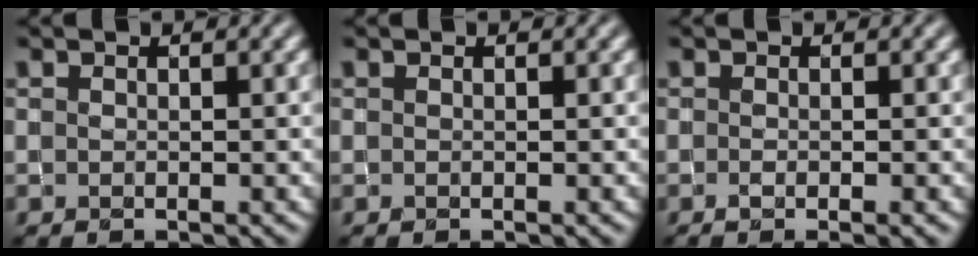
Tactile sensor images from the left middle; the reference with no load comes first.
{"total": 0.0}
{"total": 1.7, "force": [-0.6, 0.4, 1.5], "torque": [-0.026, -0.005, -0.008]}